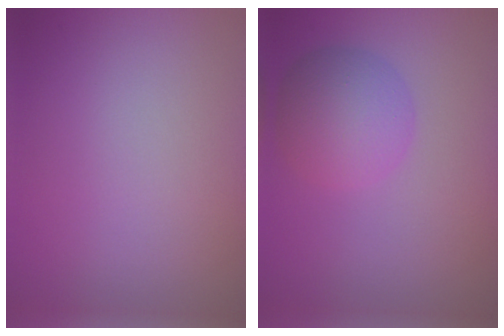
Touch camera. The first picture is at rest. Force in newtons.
{"total": 4.6, "press": 4.6, "slide": 0.2}